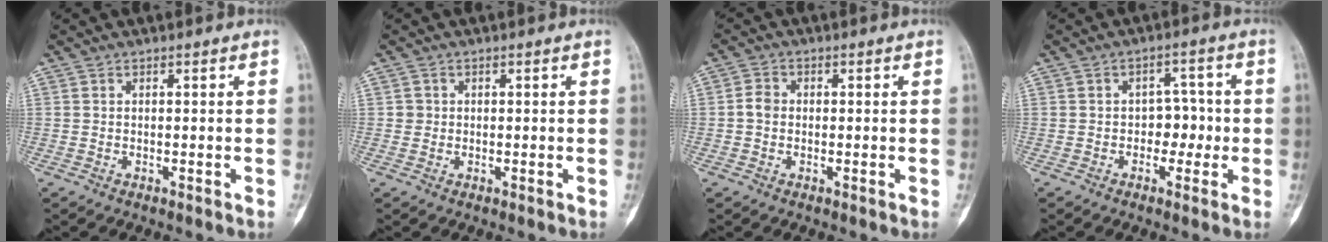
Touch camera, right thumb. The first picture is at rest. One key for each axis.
{"total": 1.2, "fx": 0.1, "fy": 1.2, "fz": 0.1, "tx": 0.007, "ty": 0.004, "tz": 0.000}
{"total": 2.5, "fx": -0.2, "fy": 2.1, "fz": 1.4, "tx": -0.020, "ty": 0.007, "tz": -0.009}
{"total": 4.9, "fx": -0.8, "fy": 3.6, "fz": 3.1, "tx": -0.010, "ty": 0.016, "tz": -0.018}